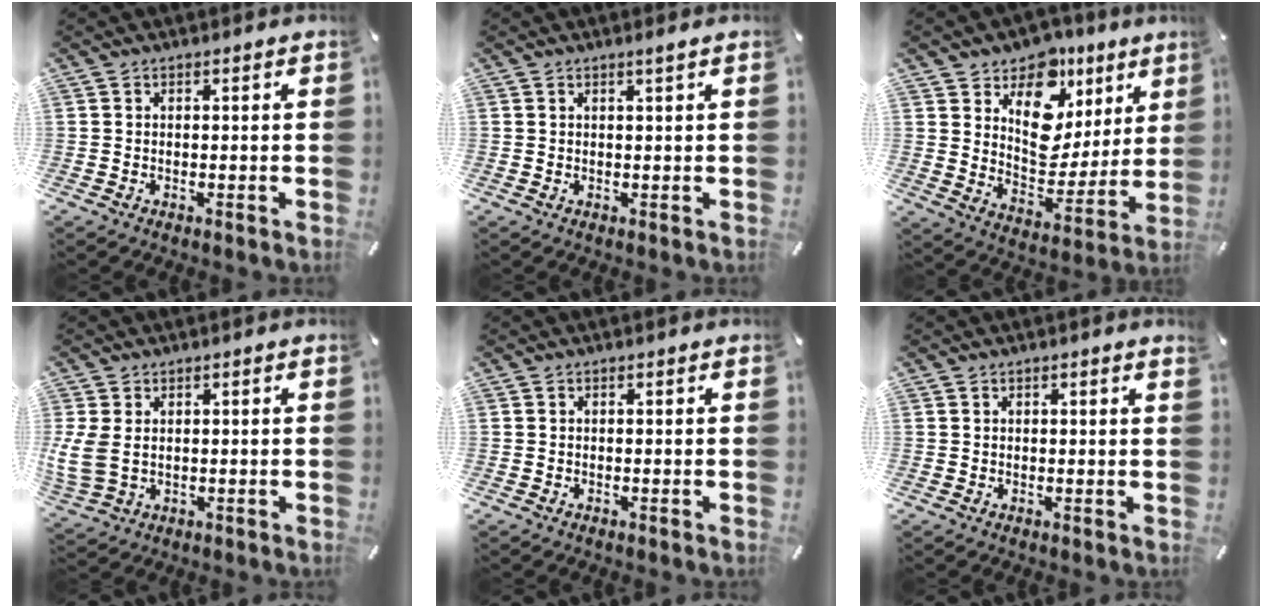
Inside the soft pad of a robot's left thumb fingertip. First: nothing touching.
{"total": 1.3, "force": [0.7, -0.1, 1.1], "torque": [-0.023, 0.000, 0.012]}
{"total": 13.9, "force": [6.6, 10.6, 6.2], "torque": [-0.077, -0.060, 0.119]}
{"total": 5.9, "force": [0.7, 4.3, 4.0], "torque": [-0.100, 0.000, 0.014]}
{"total": 0.0}
{"total": 0.5, "force": [0.3, 0.0, 0.4], "torque": [-0.007, -0.001, 0.006]}